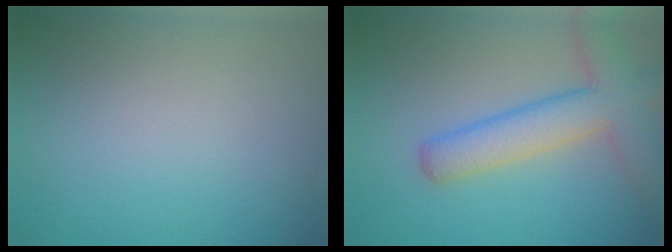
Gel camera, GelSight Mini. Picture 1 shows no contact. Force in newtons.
{"total": 6.2, "press": 6.2, "slide": 0.4}